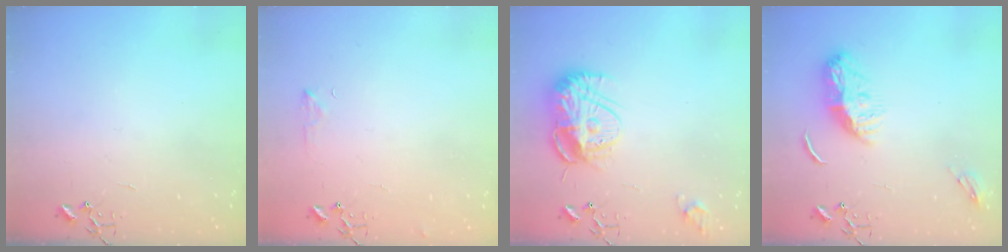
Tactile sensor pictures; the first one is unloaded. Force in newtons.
{"total": 6.1, "press": 6.0, "slide": 0.9}
{"total": 15.3, "press": 15.3, "slide": 1.2}
{"total": 10.5, "press": 10.5, "slide": 0.4}